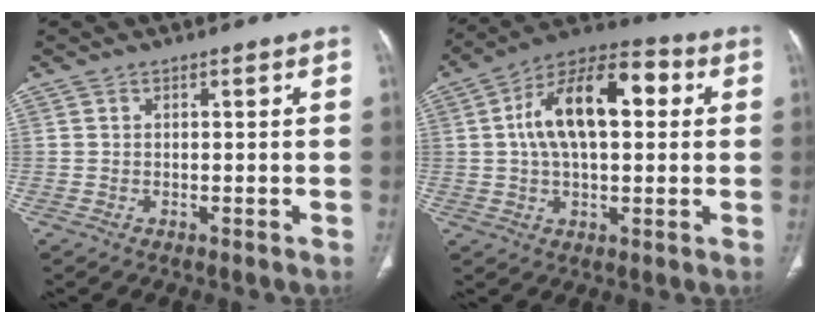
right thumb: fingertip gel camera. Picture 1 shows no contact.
{"total": 17.3, "force": [3.2, 8.9, 14.4], "torque": [-0.232, 0.032, 0.045]}